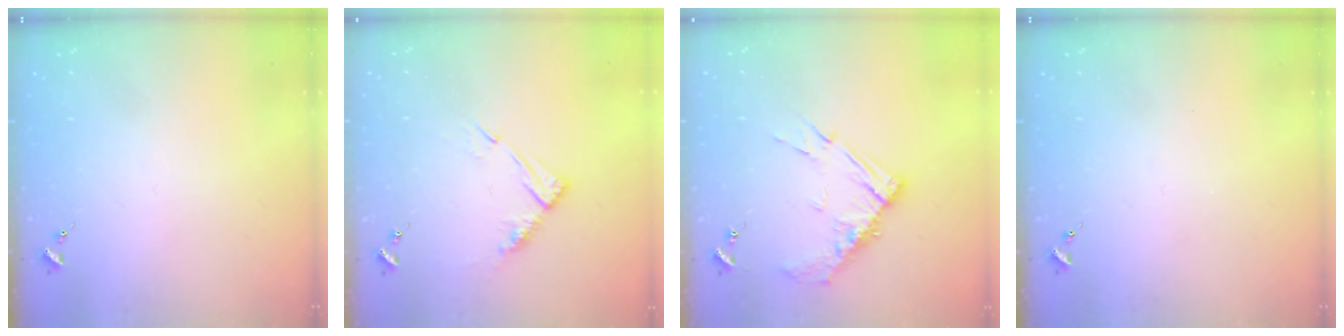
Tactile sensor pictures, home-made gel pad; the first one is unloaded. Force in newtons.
{"total": 9.0, "press": 9.0, "slide": 0.8}
{"total": 11.1, "press": 11.0, "slide": 1.1}
{"total": 0.0}